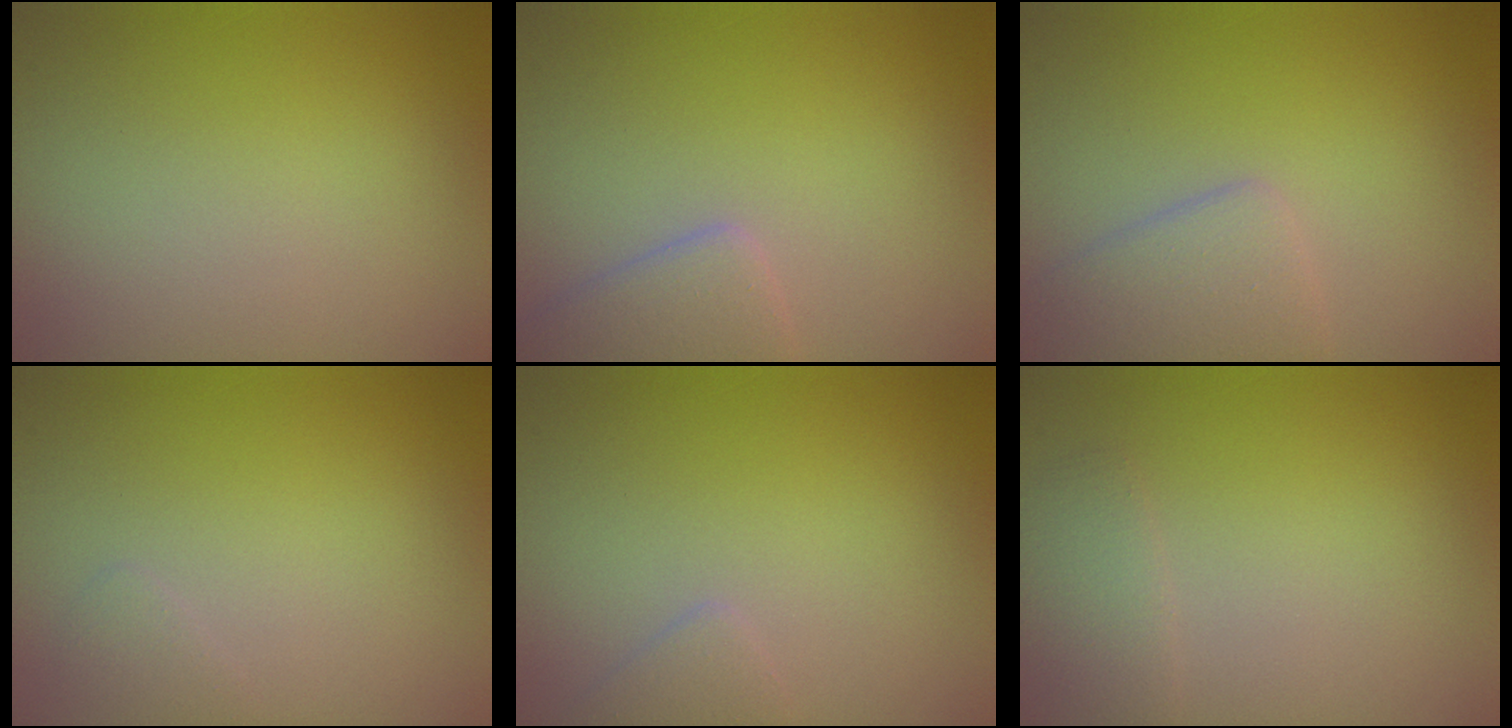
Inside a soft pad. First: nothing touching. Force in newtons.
{"total": 2.8, "press": 2.8, "slide": 0.2}
{"total": 2.8, "press": 2.8, "slide": 0.1}
{"total": 0.6, "press": 0.6, "slide": 0.0}
{"total": 1.1, "press": 1.1, "slide": 0.1}
{"total": 1.4, "press": 1.4, "slide": 0.1}